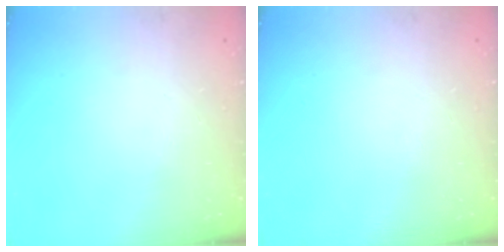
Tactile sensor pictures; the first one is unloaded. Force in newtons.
{"total": 0.0}